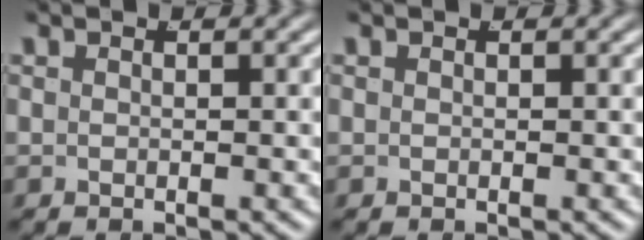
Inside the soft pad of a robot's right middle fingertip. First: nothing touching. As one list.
[{"total": 0.0}]